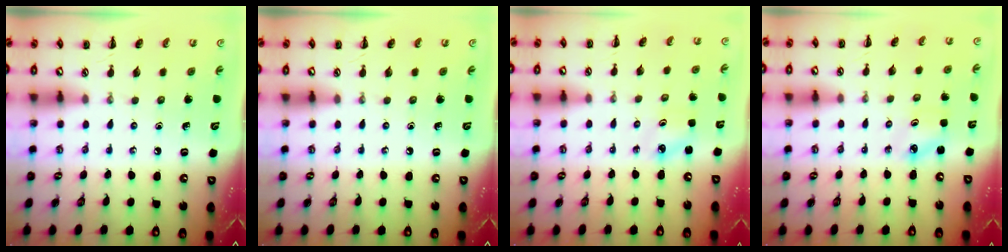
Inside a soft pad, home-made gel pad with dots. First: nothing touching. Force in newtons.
{"total": 0.0}
{"total": 1.9, "press": 1.9, "slide": 0.4}
{"total": 2.3, "press": 2.3, "slide": 0.4}